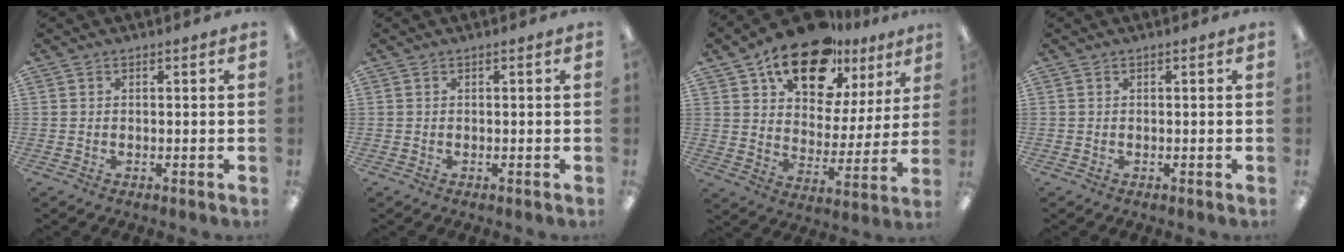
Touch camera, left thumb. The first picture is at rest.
{"total": 0.0}
{"total": 19.3, "force": [13.9, 9.4, 9.5], "torque": [-0.154, -0.083, 0.242]}
{"total": 0.0}